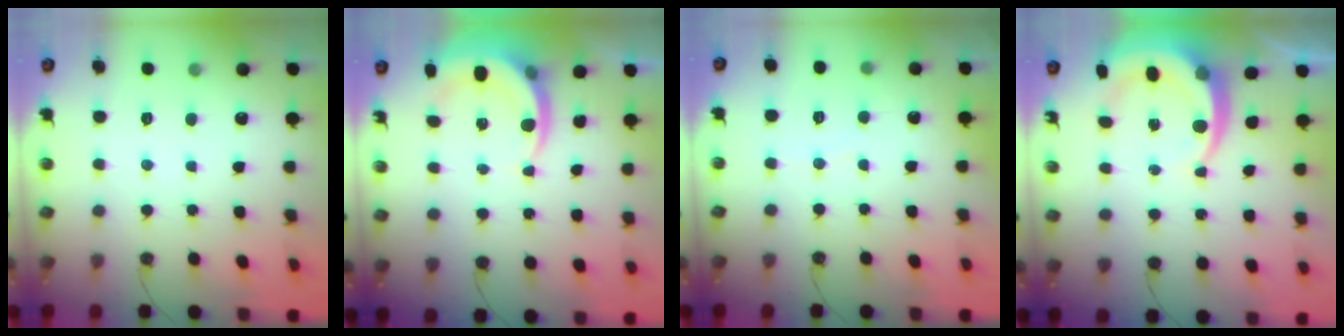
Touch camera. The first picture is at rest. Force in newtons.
{"total": 6.2, "press": 6.1, "slide": 0.6}
{"total": 2.0, "press": 1.8, "slide": 1.0}
{"total": 9.5, "press": 9.2, "slide": 2.3}